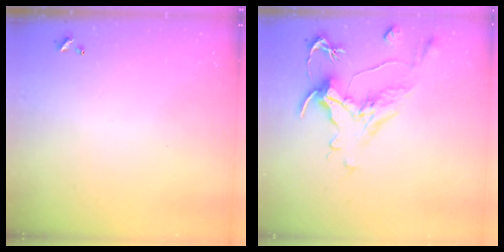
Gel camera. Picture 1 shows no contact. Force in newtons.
{"total": 1.1, "press": 0.0, "slide": 1.1}